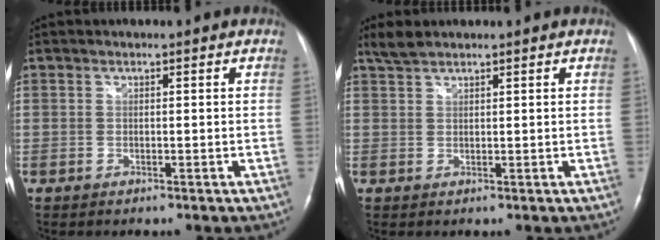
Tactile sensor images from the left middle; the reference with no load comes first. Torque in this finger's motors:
{"motor_torque": [0.13, -0.07, -0.07, 0.00]}